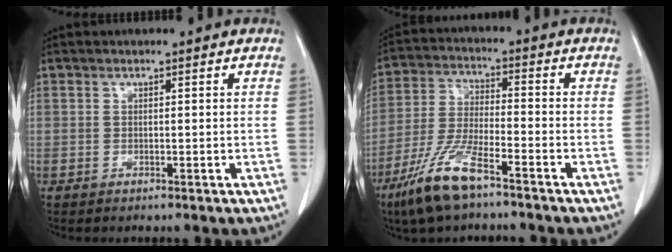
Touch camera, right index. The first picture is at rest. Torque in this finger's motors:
{"motor_torque": [0.97, -0.95, 0.37, 0.19]}